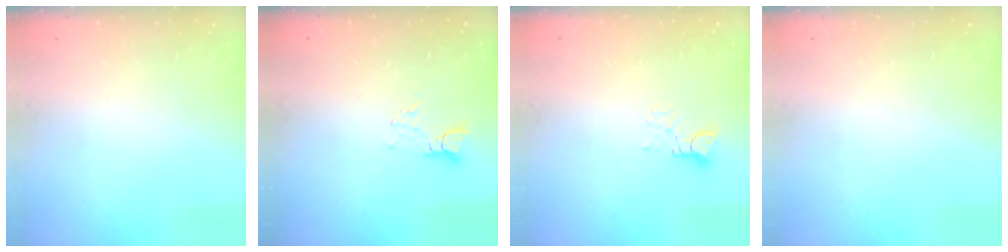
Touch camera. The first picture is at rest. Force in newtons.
{"total": 3.9, "press": 3.9, "slide": 0.3}
{"total": 3.1, "press": 3.1, "slide": 0.3}
{"total": 0.0}